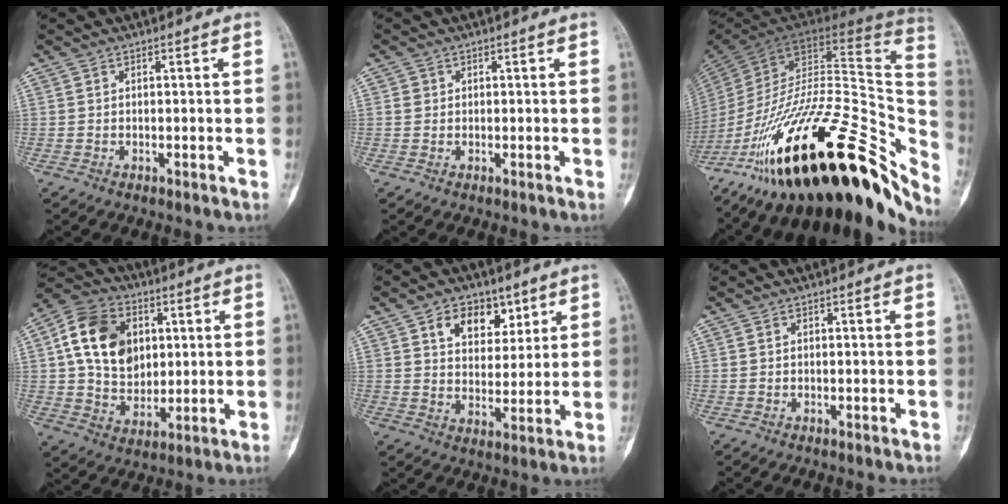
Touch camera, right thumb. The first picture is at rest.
{"total": 1.0, "force": [0.2, 0.9, 0.1], "torque": [0.001, 0.003, 0.007]}
{"total": 42.7, "force": [-21.7, 17.3, 32.4], "torque": [-0.431, 0.036, -0.335]}
{"total": 16.0, "force": [3.7, 11.9, 10.0], "torque": [-0.148, -0.002, 0.061]}
{"total": 9.5, "force": [5.0, 6.4, 5.0], "torque": [-0.043, -0.023, 0.082]}
{"total": 0.0}